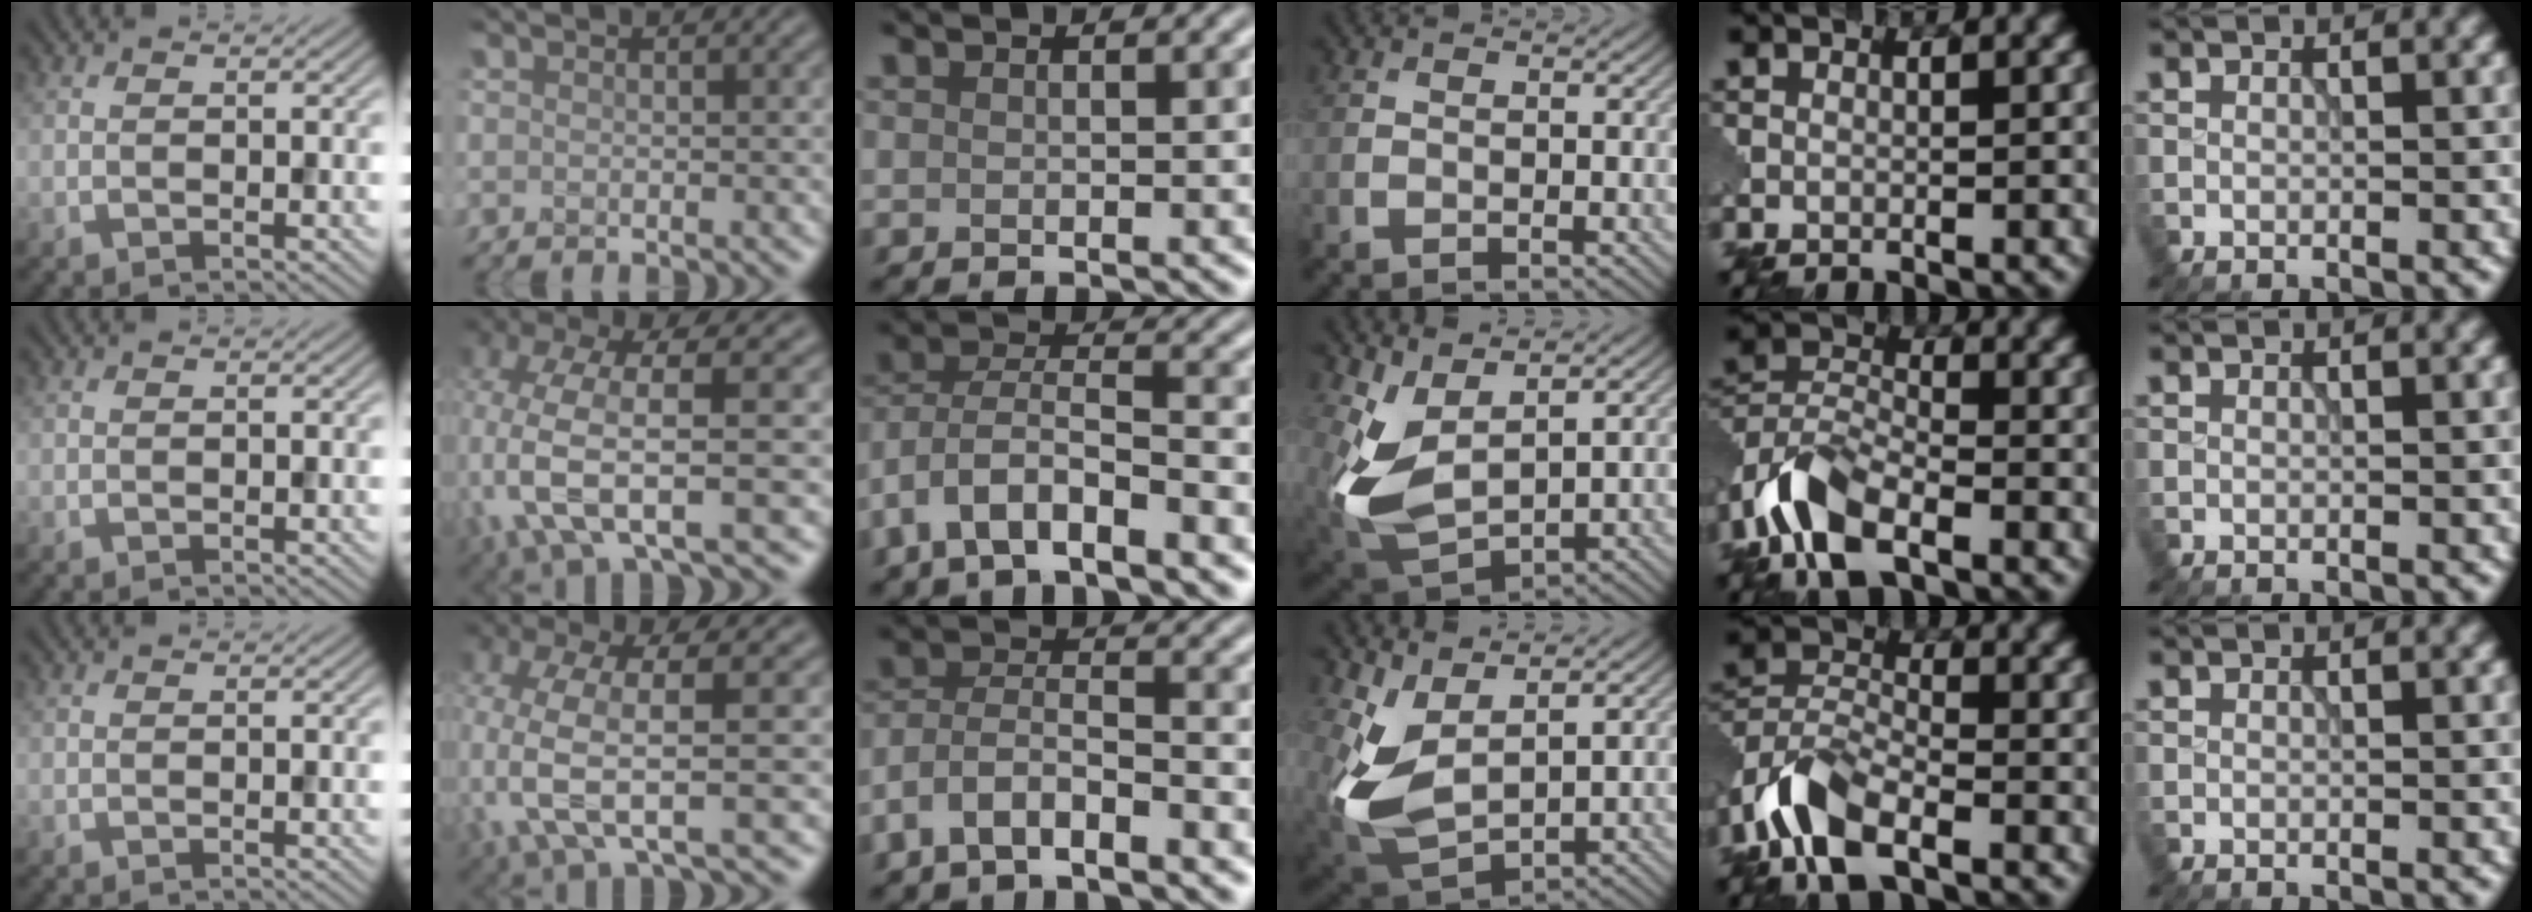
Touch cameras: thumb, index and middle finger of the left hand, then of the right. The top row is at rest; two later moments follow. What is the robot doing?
{"motion": "extract", "object": "pin"}